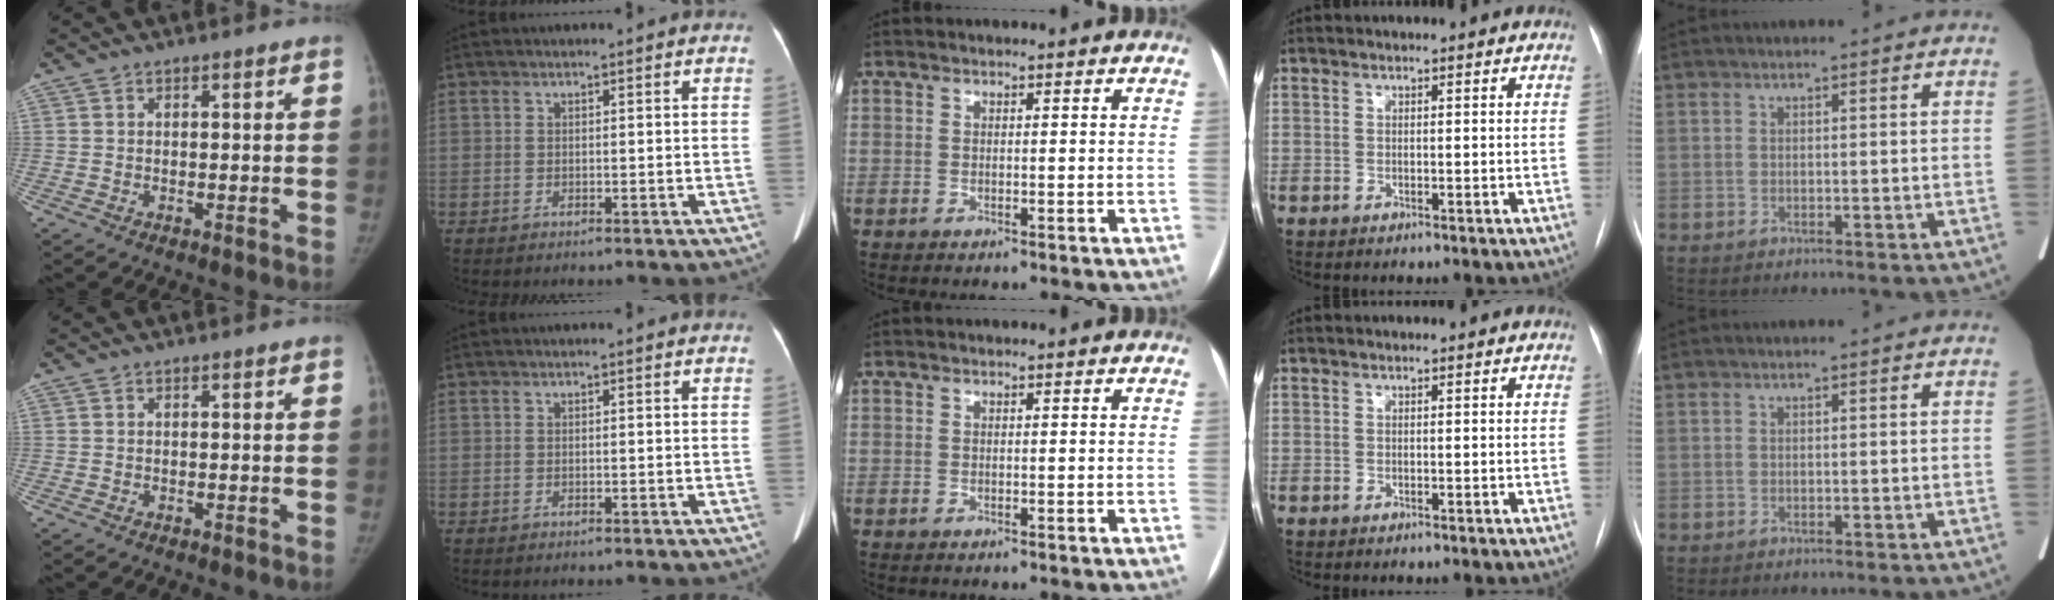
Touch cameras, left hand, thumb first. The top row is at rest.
{}